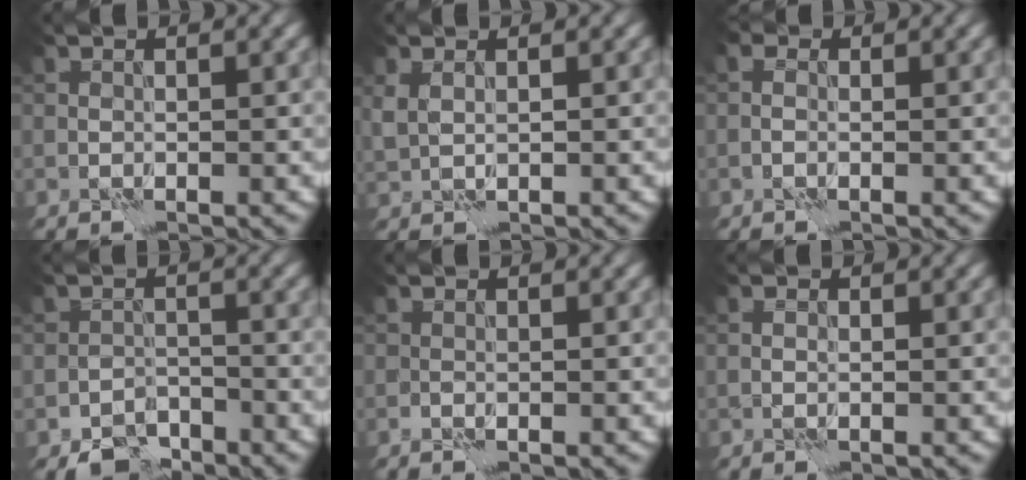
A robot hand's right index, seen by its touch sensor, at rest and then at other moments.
{"total": 1.5, "force": [0.7, 0.8, 1.1], "torque": [-0.031, 0.002, 0.016]}
{"total": 1.0, "force": [-0.2, 0.7, 0.7], "torque": [-0.015, 0.005, -0.008]}
{"total": 3.0, "force": [-2.4, 1.6, 0.8], "torque": [-0.011, 0.002, -0.050]}
{"total": 0.0}
{"total": 0.9, "force": [0.0, 0.6, 0.6], "torque": [-0.015, 0.001, -0.002]}